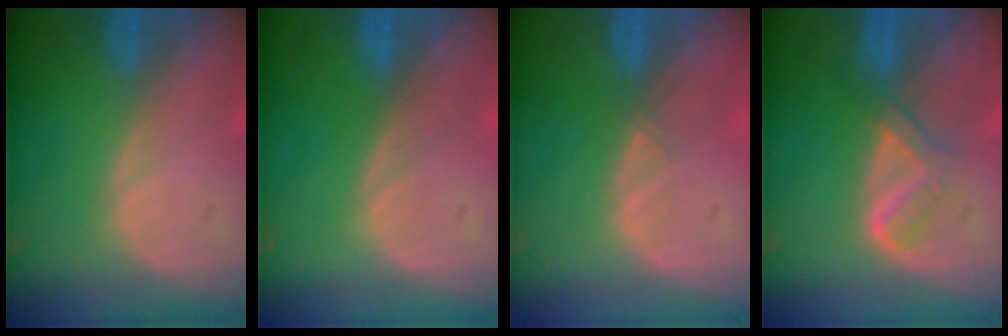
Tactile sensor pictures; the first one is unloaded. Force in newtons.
{"total": 0.0}
{"total": 0.7, "press": 0.5, "slide": 0.4}
{"total": 3.6, "press": 3.6, "slide": 0.3}